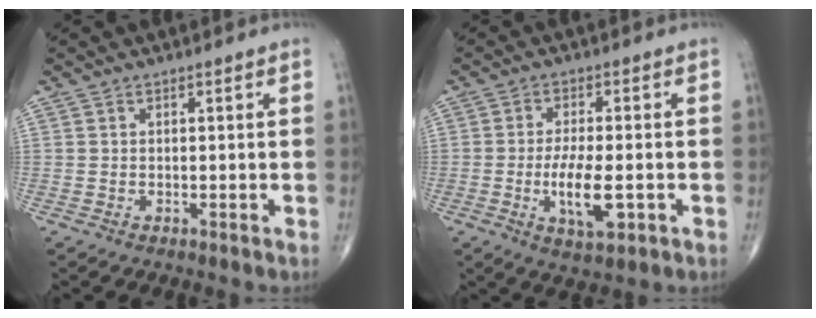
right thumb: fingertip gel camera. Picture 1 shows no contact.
{"total": 8.4, "force": [-2.0, 3.0, 7.6], "torque": [-0.137, -0.006, -0.032]}